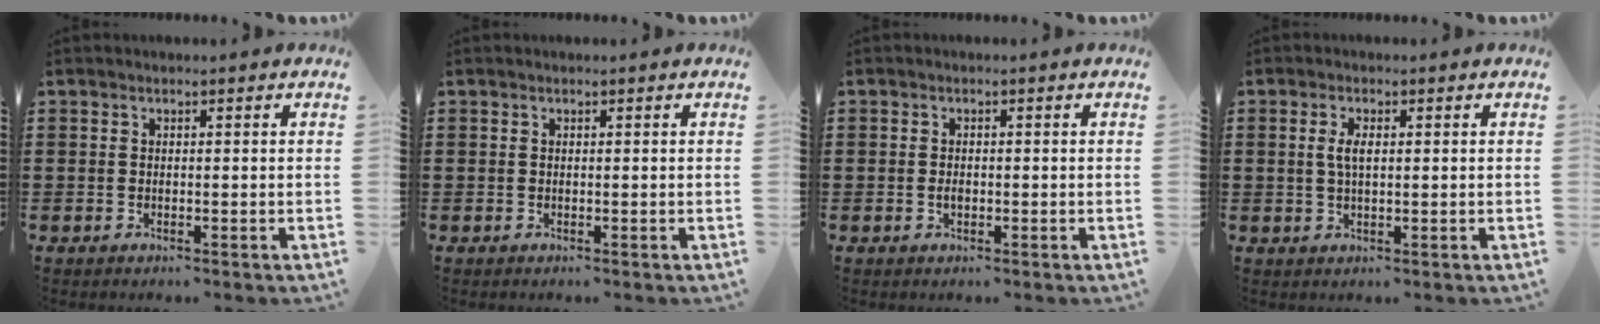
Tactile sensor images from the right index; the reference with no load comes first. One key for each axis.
{"total": 0.0}
{"total": 1.1, "fx": -0.3, "fy": 0.5, "fz": 0.9, "tx": -0.020, "ty": -0.005, "tz": -0.004}
{"total": 2.8, "fx": 0.4, "fy": 1.1, "fz": 2.6, "tx": -0.053, "ty": 0.004, "tz": 0.005}